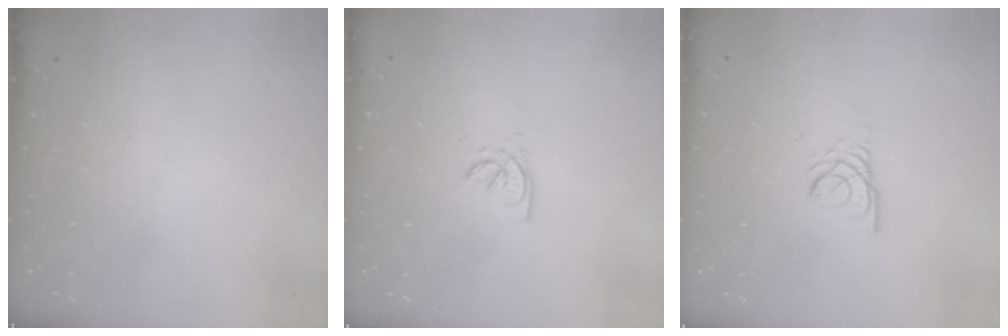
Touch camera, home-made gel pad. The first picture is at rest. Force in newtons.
{"total": 1.6, "press": 1.6, "slide": 0.3}
{"total": 3.0, "press": 2.9, "slide": 0.3}